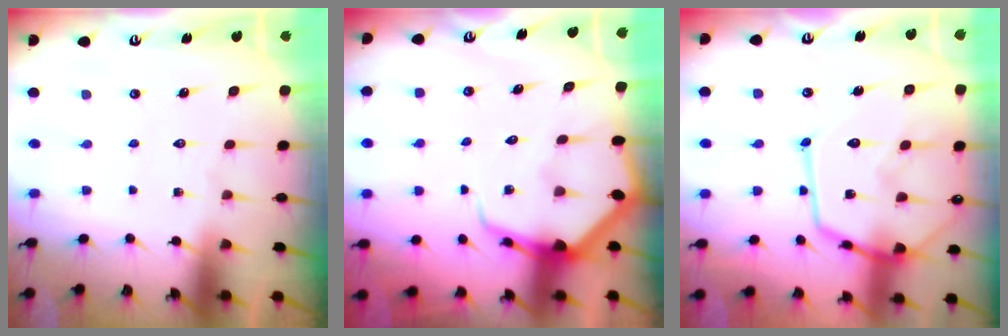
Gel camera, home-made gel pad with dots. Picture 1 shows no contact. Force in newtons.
{"total": 6.9, "press": 6.9, "slide": 0.8}
{"total": 18.9, "press": 18.8, "slide": 1.6}